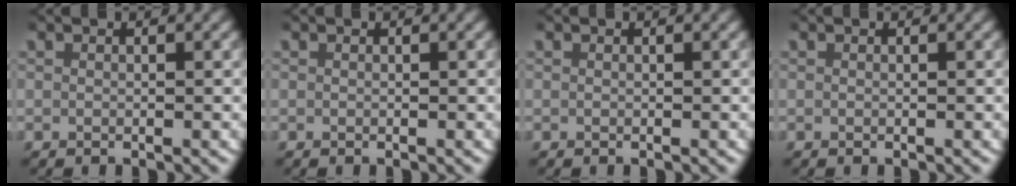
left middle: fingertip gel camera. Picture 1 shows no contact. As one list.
[{"total": 0.0}, {"total": 0.0}, {"total": 0.0}]